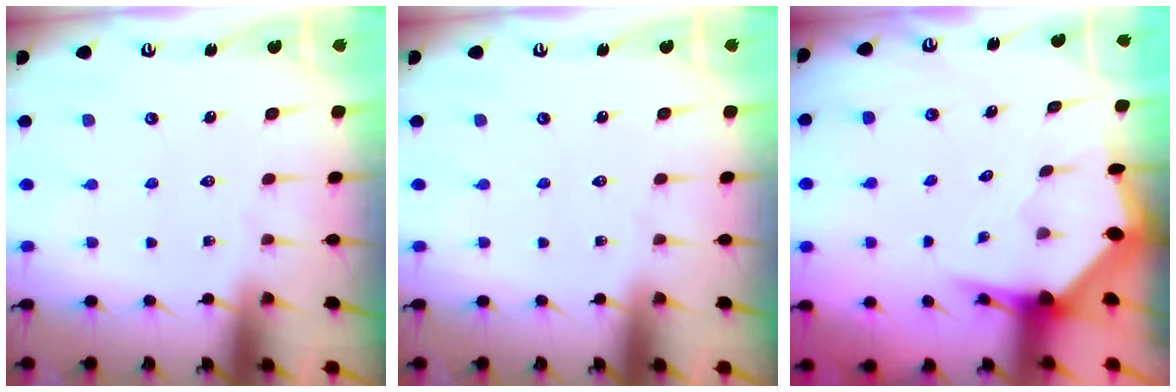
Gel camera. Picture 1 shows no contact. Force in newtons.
{"total": 0.0}
{"total": 4.4, "press": 4.4, "slide": 0.6}